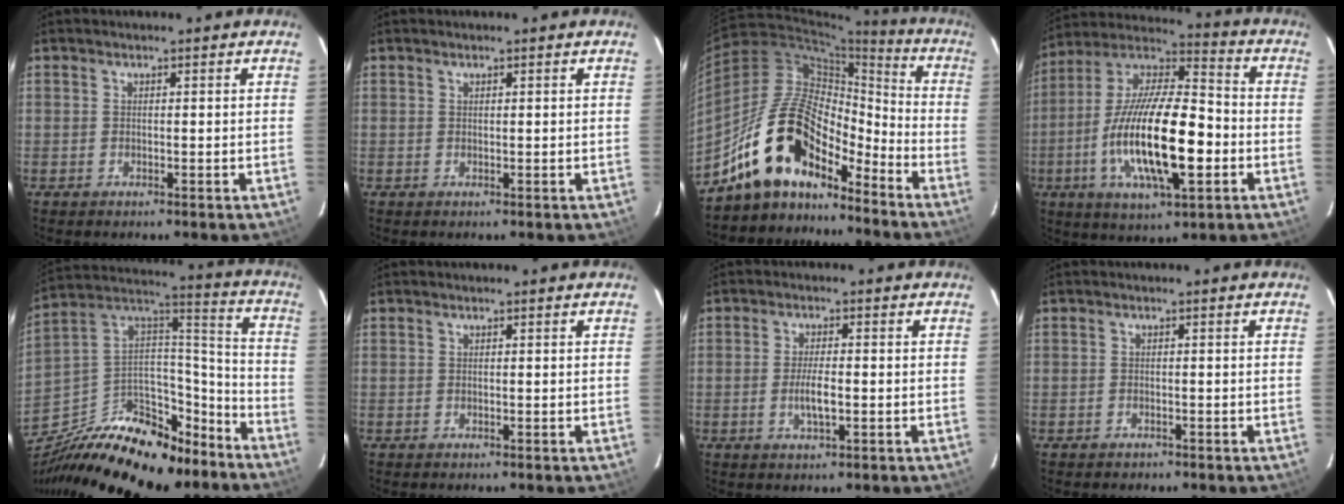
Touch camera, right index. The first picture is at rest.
{"total": 0.0}
{"total": 16.9, "force": [-13.1, 7.3, 7.9], "torque": [-0.147, 0.023, -0.239]}
{"total": 21.9, "force": [-5.3, 7.1, 20.1], "torque": [-0.383, -0.010, -0.099]}
{"total": 28.0, "force": [-20.0, 12.8, 14.8], "torque": [-0.277, 0.029, -0.305]}
{"total": 0.0}
{"total": 4.2, "force": [-0.9, 1.2, 3.9], "torque": [-0.077, -0.003, -0.016]}
{"total": 1.1, "force": [-0.9, 0.7, 0.0], "torque": [-0.003, 0.003, -0.012]}